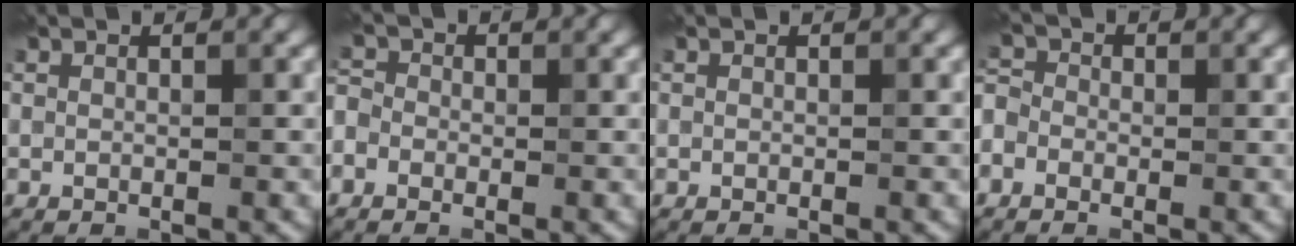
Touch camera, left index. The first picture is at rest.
{"total": 3.2, "force": [-1.9, 2.6, 0.6], "torque": [0.002, 0.012, -0.056]}
{"total": 0.0}
{"total": 3.8, "force": [-2.2, 3.0, 0.9], "torque": [-0.006, 0.011, -0.061]}